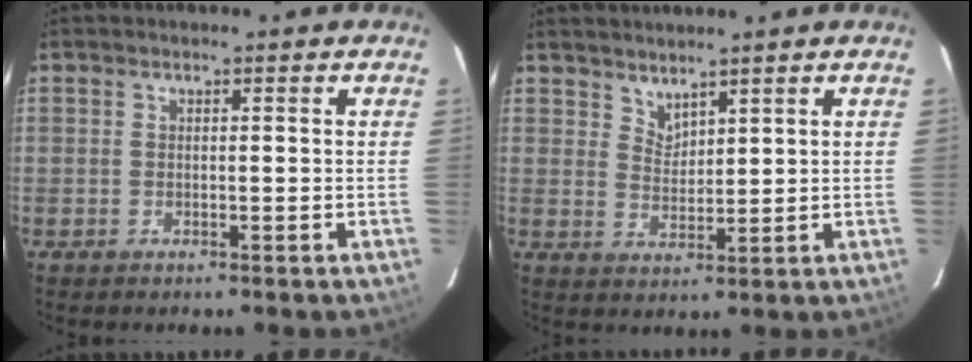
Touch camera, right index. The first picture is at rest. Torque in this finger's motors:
{"motor_torque": [-0.13, 0.05, -0.01, 0.00]}